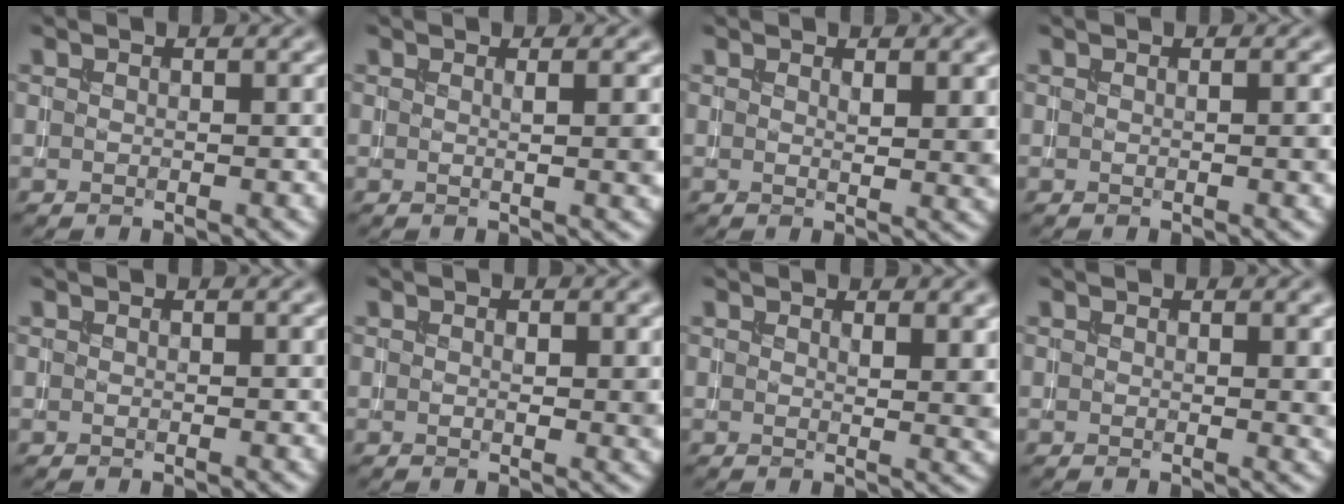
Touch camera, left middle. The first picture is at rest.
{"total": 1.4, "force": [0.3, 0.2, 1.4], "torque": [-0.013, -0.001, 0.001]}
{"total": 1.6, "force": [0.9, 0.3, 1.3], "torque": [-0.017, -0.006, 0.018]}
{"total": 0.6, "force": [0.0, -0.1, 0.6], "torque": [-0.008, -0.002, -0.001]}
{"total": 0.0}
{"total": 1.6, "force": [0.2, 0.7, 1.4], "torque": [-0.020, -0.003, 0.006]}
{"total": 2.2, "force": [1.2, 0.4, 1.7], "torque": [-0.019, -0.006, 0.023]}
{"total": 1.0, "force": [0.5, 0.1, 0.9], "torque": [-0.007, -0.004, 0.008]}